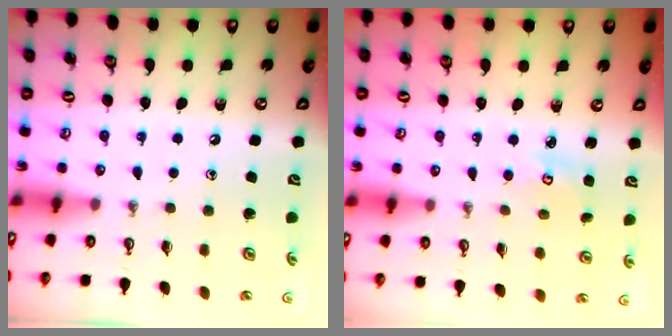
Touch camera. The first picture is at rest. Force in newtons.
{"total": 3.4, "press": 3.4, "slide": 0.3}